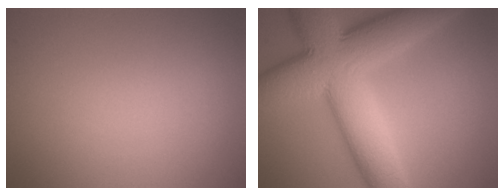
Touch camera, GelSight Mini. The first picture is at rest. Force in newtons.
{"total": 12.8, "press": 12.8, "slide": 0.2}